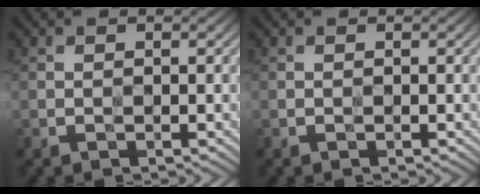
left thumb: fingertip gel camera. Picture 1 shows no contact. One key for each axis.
{"total": 0.0}